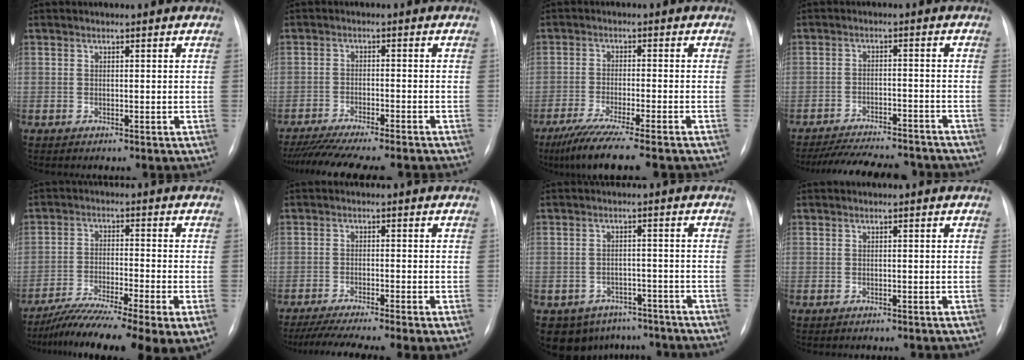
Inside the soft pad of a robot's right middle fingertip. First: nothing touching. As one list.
[{"total": 15.7, "force": [-13.9, 1.2, 7.2], "torque": [-0.117, -0.025, -0.198]}, {"total": 10.1, "force": [-8.0, -0.5, 6.2], "torque": [-0.098, -0.031, -0.129]}, {"total": 17.4, "force": [-15.8, 3.3, 6.6], "torque": [-0.134, -0.012, -0.217]}, {"total": 13.6, "force": [-9.3, 0.8, 9.8], "torque": [-0.159, -0.030, -0.156]}, {"total": 11.2, "force": [-8.5, 0.3, 7.3], "torque": [-0.115, -0.022, -0.135]}, {"total": 9.3, "force": [-6.9, 5.9, 1.6], "torque": [-0.022, 0.014, -0.083]}, {"total": 0.0}]